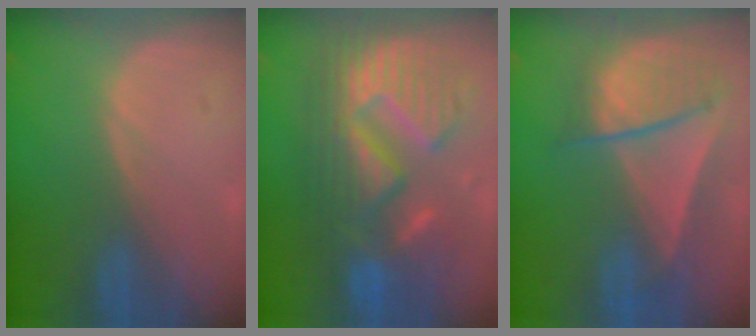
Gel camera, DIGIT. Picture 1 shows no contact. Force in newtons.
{"total": 13.1, "press": 13.0, "slide": 1.4}
{"total": 8.6, "press": 7.7, "slide": 3.7}